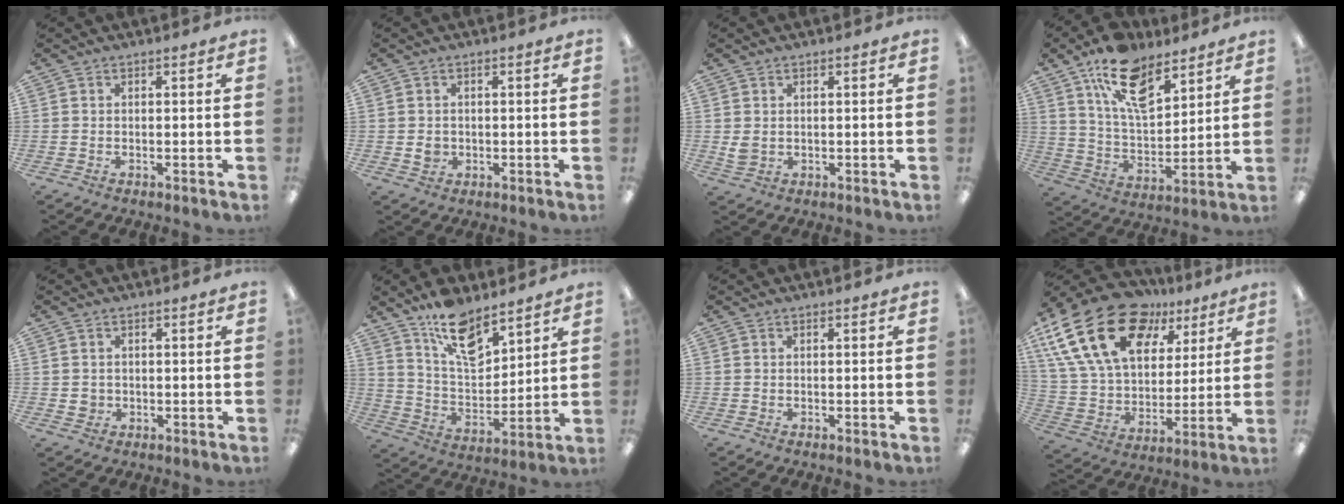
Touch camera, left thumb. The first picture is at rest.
{"total": 2.6, "force": [-0.1, 2.3, 1.1], "torque": [-0.012, 0.001, -0.004]}
{"total": 2.7, "force": [0.7, 2.1, 1.4], "torque": [-0.020, 0.001, 0.013]}
{"total": 15.7, "force": [10.4, 7.7, 9.1], "torque": [-0.152, -0.045, 0.186]}
{"total": 2.1, "force": [0.1, 2.0, 0.5], "torque": [-0.003, 0.001, -0.002]}
{"total": 13.8, "force": [10.1, 6.2, 7.2], "torque": [-0.121, -0.058, 0.181]}
{"total": 0.0}
{"total": 25.3, "force": [12.8, 15.9, 15.0], "torque": [-0.286, -0.058, 0.232]}